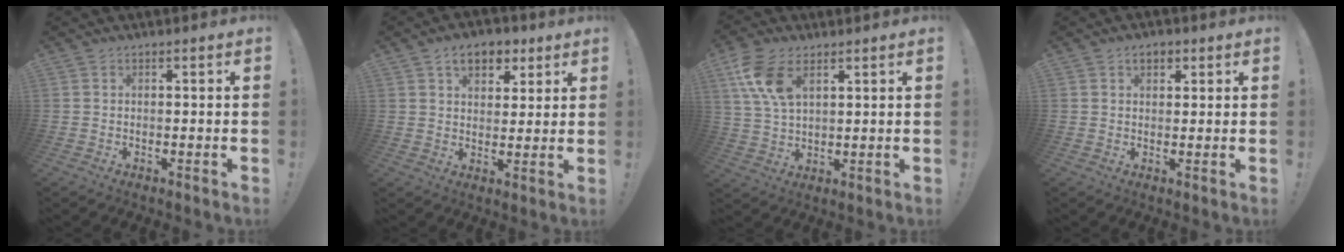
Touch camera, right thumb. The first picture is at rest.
{"total": 9.4, "force": [4.8, 6.2, 5.1], "torque": [-0.064, -0.013, 0.088]}
{"total": 11.0, "force": [5.5, 5.9, 7.4], "torque": [-0.154, -0.009, 0.105]}
{"total": 3.6, "force": [1.6, 2.4, 2.2], "torque": [-0.029, 0.001, 0.027]}